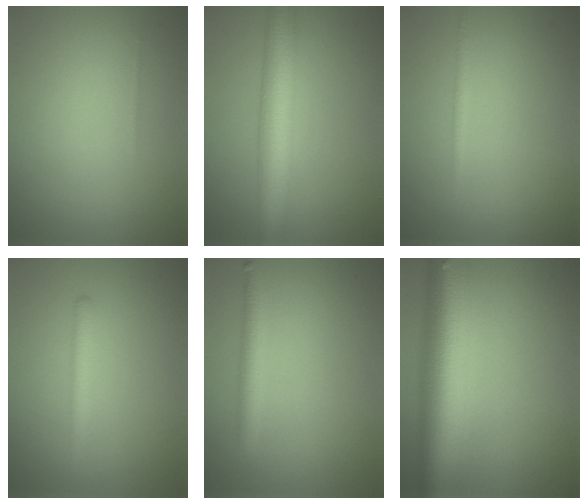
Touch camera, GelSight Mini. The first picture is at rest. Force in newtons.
{"total": 6.9, "press": 6.8, "slide": 0.3}
{"total": 0.8, "press": 0.8, "slide": 0.0}
{"total": 1.9, "press": 1.8, "slide": 0.2}
{"total": 2.3, "press": 2.3, "slide": 0.1}
{"total": 11.3, "press": 11.3, "slide": 0.7}